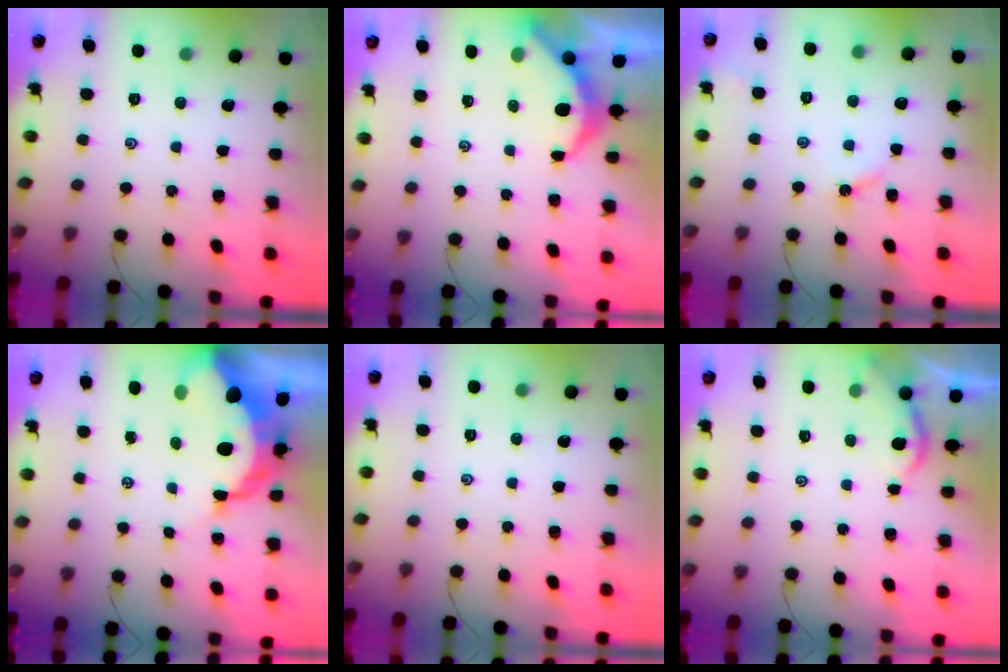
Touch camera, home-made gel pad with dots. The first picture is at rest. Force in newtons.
{"total": 5.4, "press": 5.4, "slide": 0.4}
{"total": 2.6, "press": 2.6, "slide": 0.3}
{"total": 12.6, "press": 12.5, "slide": 1.4}
{"total": 0.0}
{"total": 1.7, "press": 1.7, "slide": 0.3}